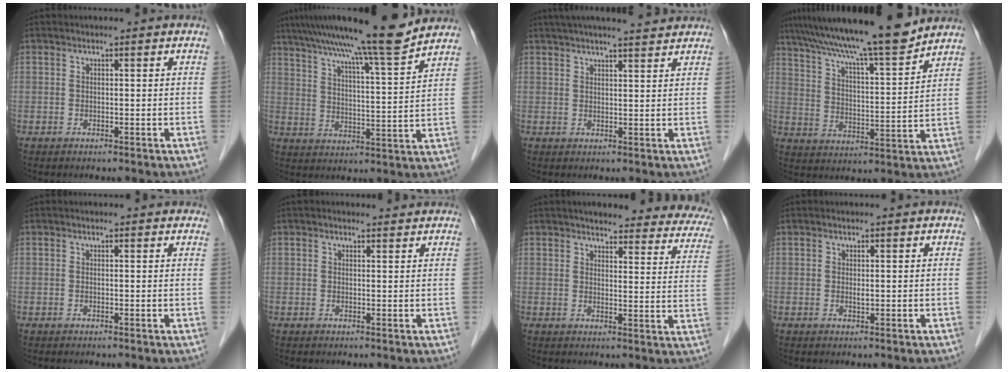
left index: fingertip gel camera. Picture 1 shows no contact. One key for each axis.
{"total": 15.9, "fx": 13.5, "fy": -1.1, "fz": 8.3, "tx": -0.136, "ty": 0.000, "tz": 0.200}
{"total": 10.9, "fx": 9.5, "fy": 1.3, "fz": 5.3, "tx": -0.081, "ty": 0.025, "tz": 0.124}
{"total": 17.2, "fx": 14.9, "fy": 0.1, "fz": 8.6, "tx": -0.144, "ty": 0.008, "tz": 0.234}
{"total": 1.2, "fx": 1.0, "fy": 0.5, "fz": 0.3, "tx": -0.008, "ty": 0.000, "tz": 0.000}
{"total": 1.9, "fx": 1.8, "fy": 0.6, "fz": 0.4, "tx": -0.010, "ty": 0.009, "tz": 0.021}
{"total": 21.8, "fx": 19.2, "fy": 5.1, "fz": 8.9, "tx": -0.087, "ty": -0.027, "tz": 0.200}
{"total": 0.5, "fx": 0.1, "fy": 0.2, "fz": 0.5, "tx": -0.013, "ty": -0.002, "tz": 0.001}